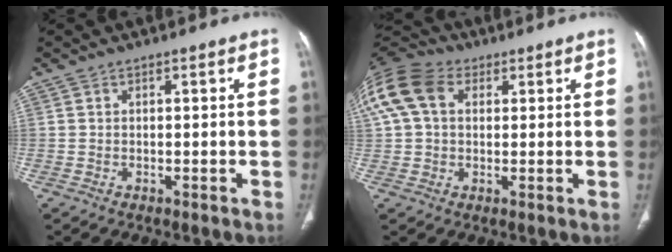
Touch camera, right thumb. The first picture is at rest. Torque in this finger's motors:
{"motor_torque": [0.75, 0.75, 0.55, -0.26, 0.22]}